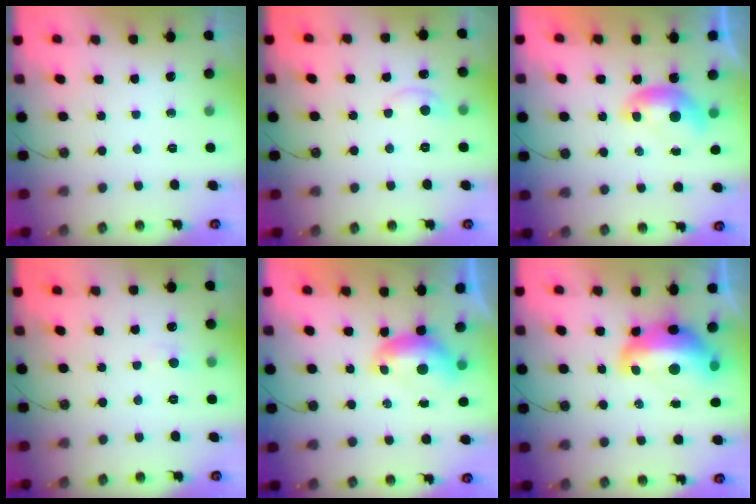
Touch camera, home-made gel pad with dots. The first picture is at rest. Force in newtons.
{"total": 1.0, "press": 0.7, "slide": 0.8}
{"total": 0.0}
{"total": 0.6, "press": 0.5, "slide": 0.4}
{"total": 0.6, "press": 0.3, "slide": 0.5}
{"total": 8.3, "press": 8.2, "slide": 1.3}